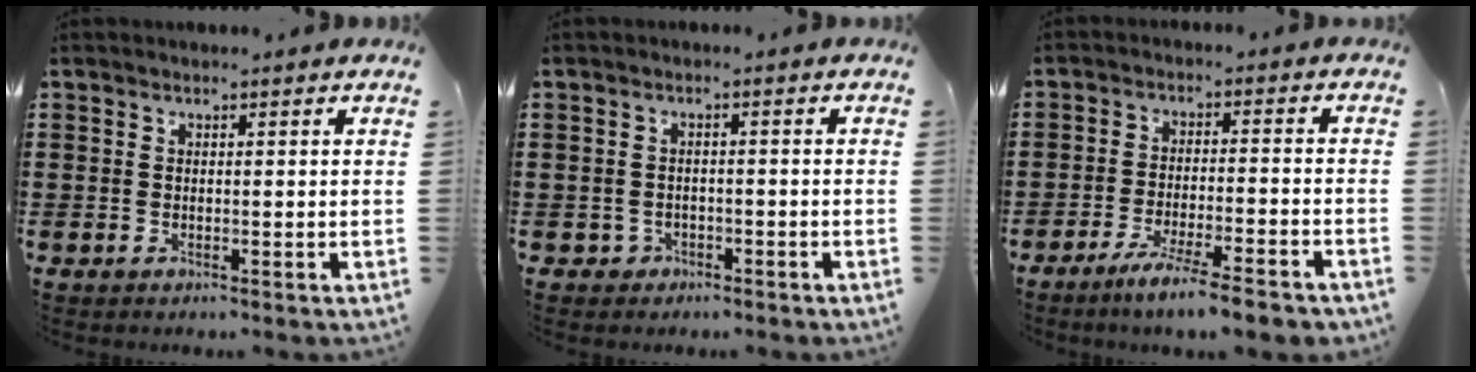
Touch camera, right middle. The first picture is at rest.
{"total": 1.4, "force": [-1.1, 0.8, 0.1], "torque": [-0.009, -0.002, -0.026]}
{"total": 6.4, "force": [-5.3, -0.3, 3.5], "torque": [-0.066, -0.016, -0.097]}